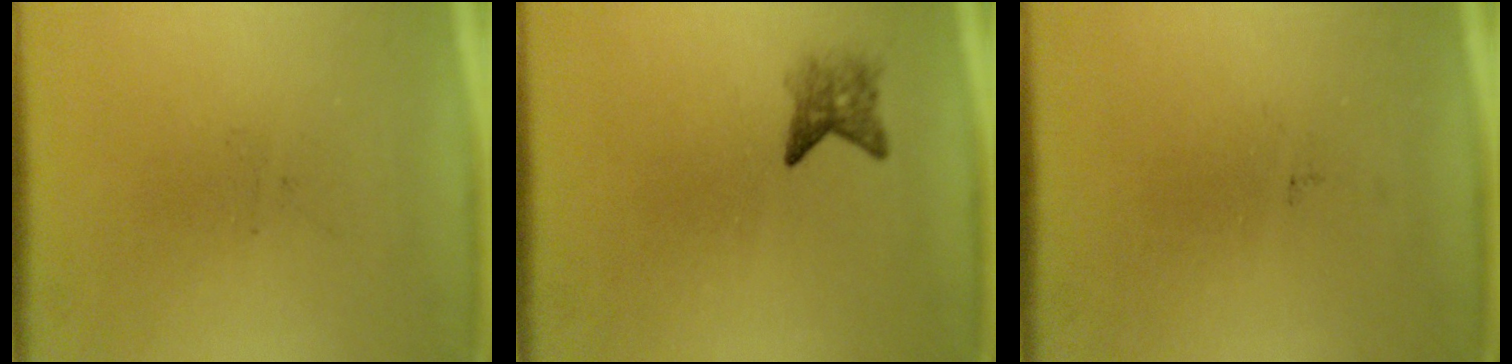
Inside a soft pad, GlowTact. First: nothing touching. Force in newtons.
{"total": 2.2}
{"total": 0.0}